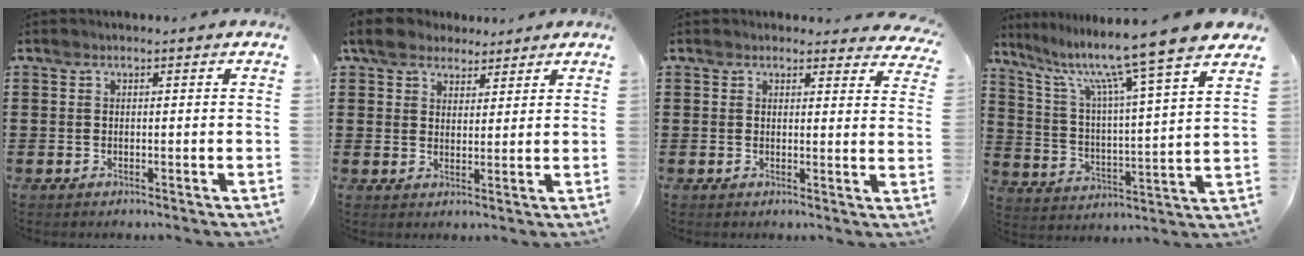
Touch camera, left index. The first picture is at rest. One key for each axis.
{"total": 5.3, "fx": 4.3, "fy": 2.8, "fz": 1.4, "tx": -0.041, "ty": 0.003, "tz": 0.078}
{"total": 2.2, "fx": 2.0, "fy": 0.6, "fz": 0.3, "tx": -0.006, "ty": -0.006, "tz": 0.036}
{"total": 11.3, "fx": 9.4, "fy": -1.2, "fz": 6.2, "tx": -0.149, "ty": -0.068, "tz": 0.145}